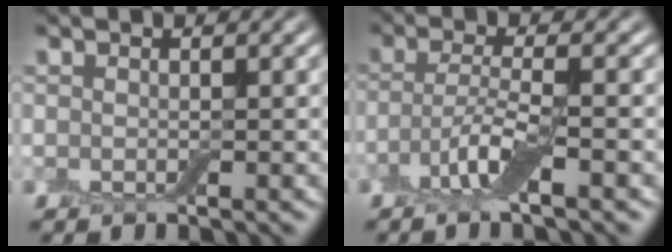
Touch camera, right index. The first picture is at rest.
{"total": 3.5, "force": [-1.7, 0.5, 3.0], "torque": [-0.063, 0.003, -0.041]}